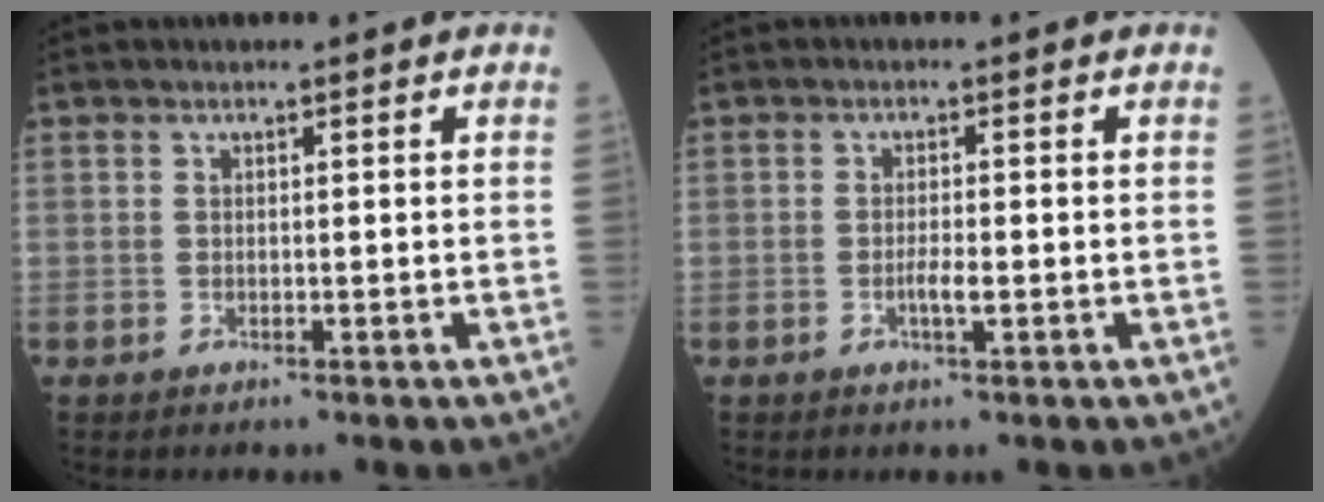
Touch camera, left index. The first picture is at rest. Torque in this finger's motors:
{"motor_torque": [0.37, 0.17, 0.04, 0.01]}